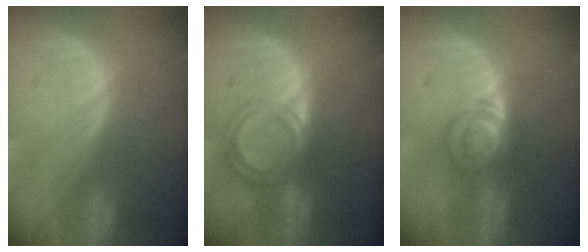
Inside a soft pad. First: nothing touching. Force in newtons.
{"total": 6.4, "press": 5.4, "slide": 3.5}
{"total": 6.5, "press": 5.5, "slide": 3.4}